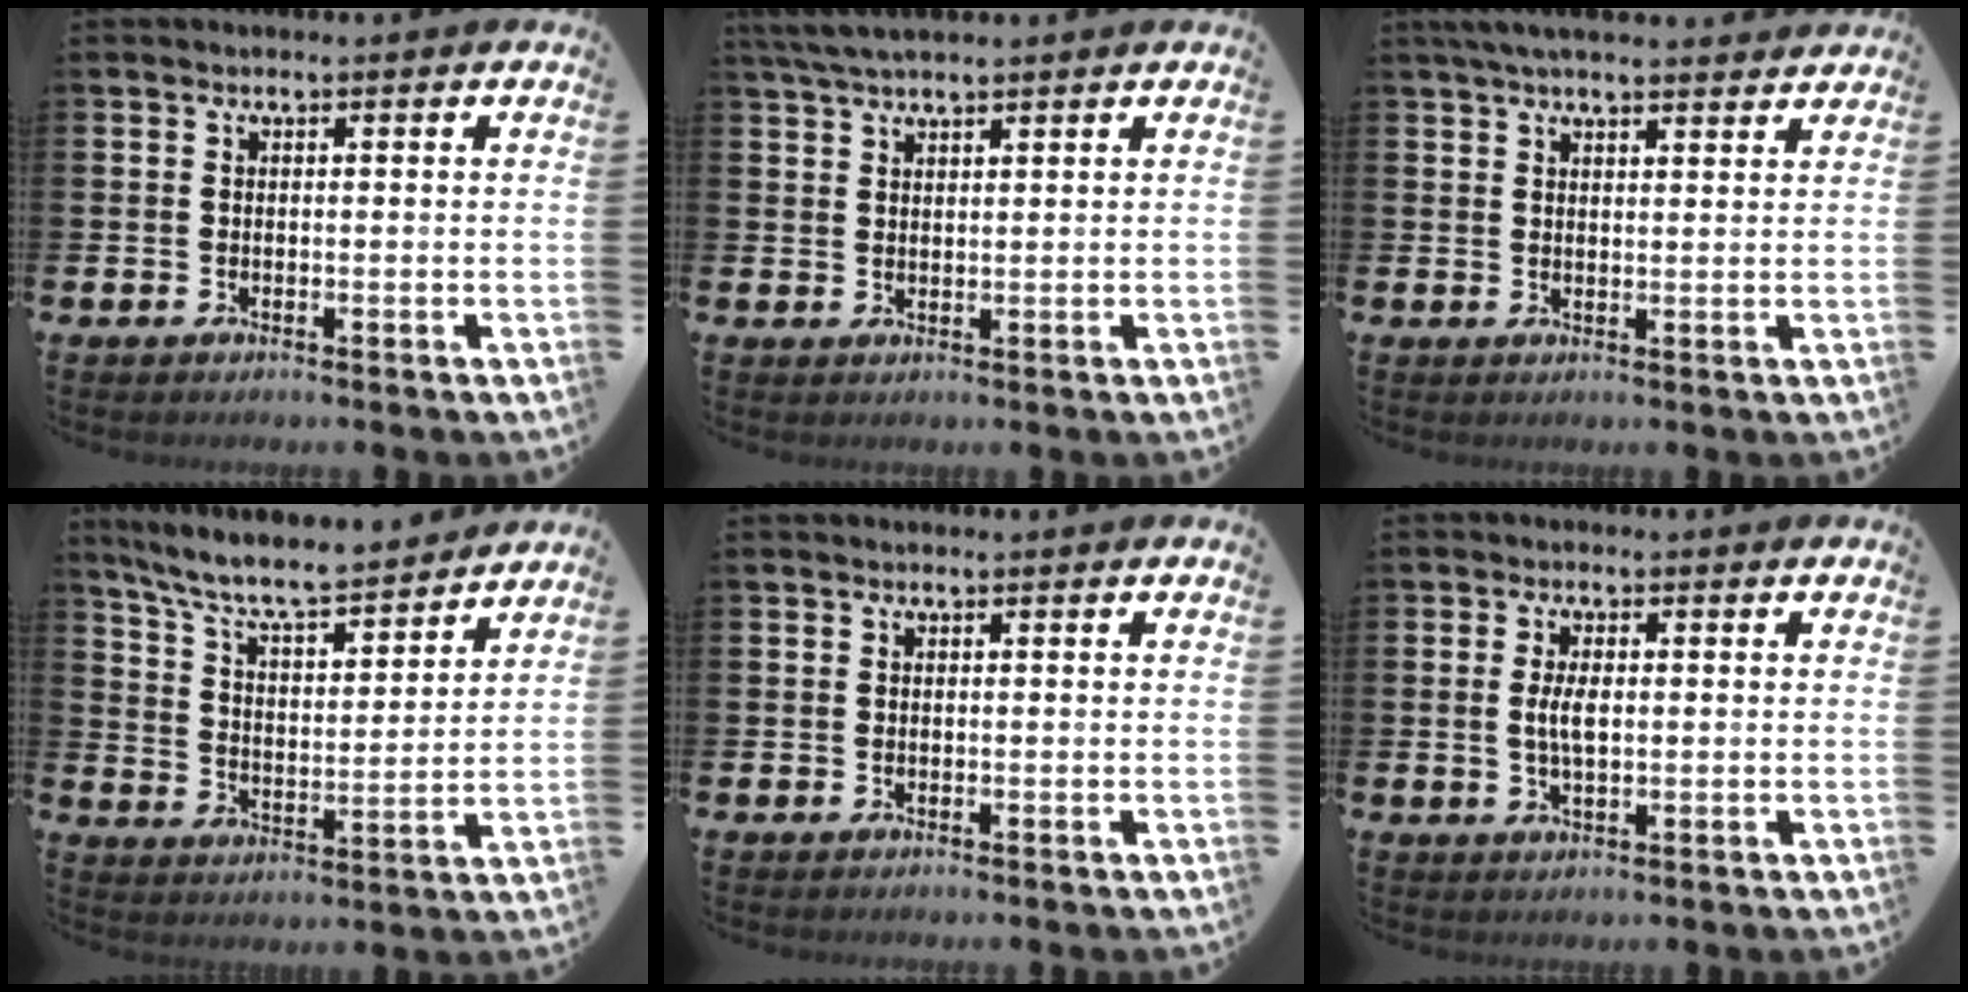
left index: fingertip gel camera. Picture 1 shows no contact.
{"total": 3.8, "force": [3.3, 0.7, 1.7], "torque": [-0.038, -0.004, 0.061]}
{"total": 4.1, "force": [3.8, 0.6, 1.5], "torque": [-0.036, -0.009, 0.069]}
{"total": 8.3, "force": [7.7, 1.0, 2.9], "torque": [-0.095, -0.055, 0.134]}
{"total": 0.0}
{"total": 3.4, "force": [0.3, 1.4, 3.1], "torque": [-0.056, 0.004, 0.002]}